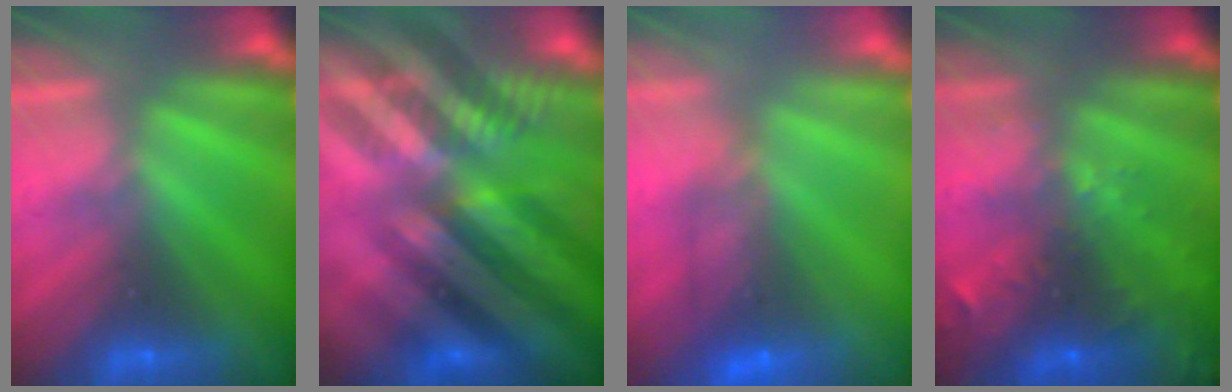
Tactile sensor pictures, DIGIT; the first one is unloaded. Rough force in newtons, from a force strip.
{"total": 10.8}
{"total": 5.7}
{"total": 8.9}